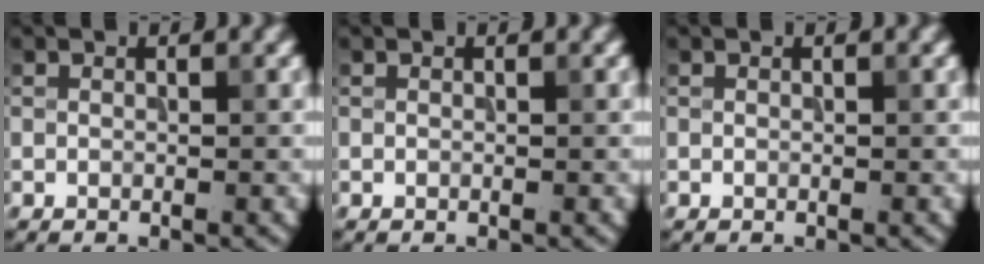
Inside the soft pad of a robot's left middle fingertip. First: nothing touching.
{"total": 0.0}
{"total": 0.0}